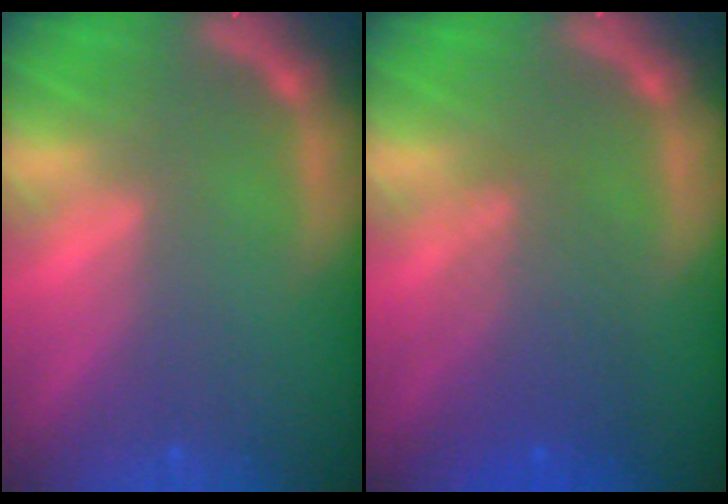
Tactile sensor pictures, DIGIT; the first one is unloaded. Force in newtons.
{"total": 4.5}